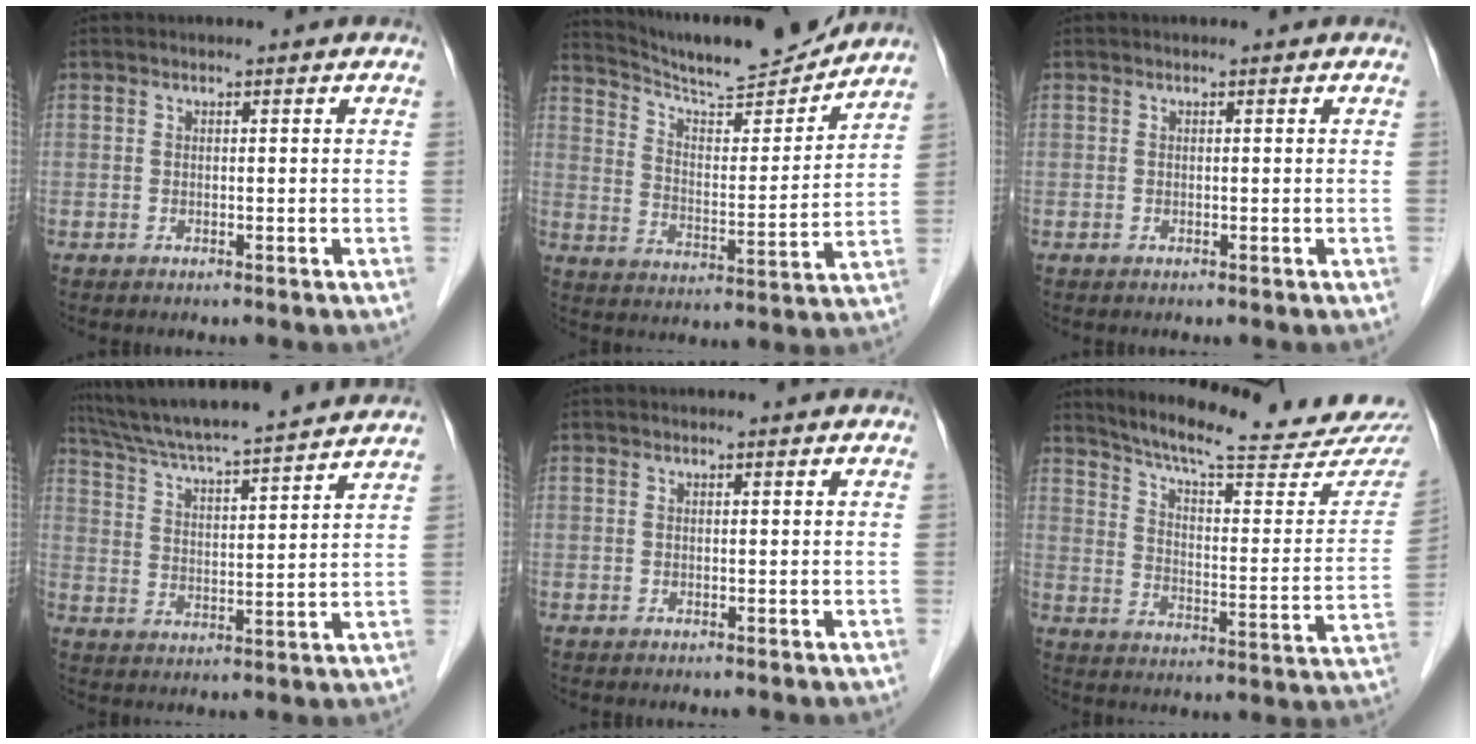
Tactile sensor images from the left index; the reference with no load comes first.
{"total": 16.3, "force": [15.5, 0.8, 5.0], "torque": [-0.091, -0.010, 0.242]}
{"total": 0.0}
{"total": 21.0, "force": [19.0, 0.0, 8.7], "torque": [-0.156, 0.009, 0.280]}
{"total": 0.9, "force": [0.9, 0.0, 0.3], "torque": [-0.009, 0.008, 0.013]}
{"total": 22.7, "force": [20.8, 1.0, 9.0], "torque": [-0.133, -0.066, 0.274]}